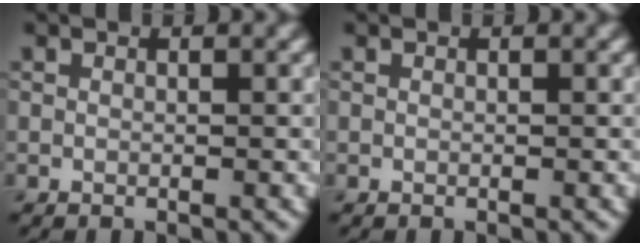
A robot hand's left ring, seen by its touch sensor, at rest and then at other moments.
{"total": 0.0}